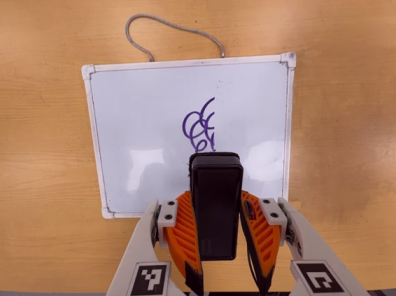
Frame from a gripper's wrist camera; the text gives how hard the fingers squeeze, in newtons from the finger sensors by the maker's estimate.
{"total": 6.0, "left": 4.9, "right": 7.2}